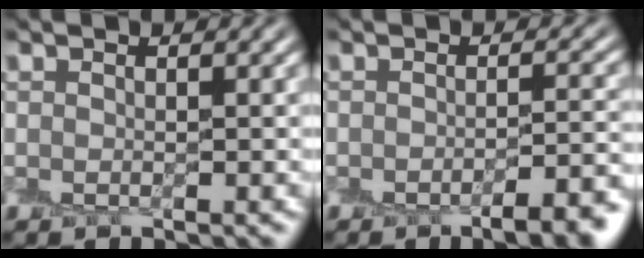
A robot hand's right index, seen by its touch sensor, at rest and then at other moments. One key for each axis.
{"total": 5.1, "fx": -3.3, "fy": 1.3, "fz": 3.6, "tx": -0.041, "ty": -0.005, "tz": -0.045}